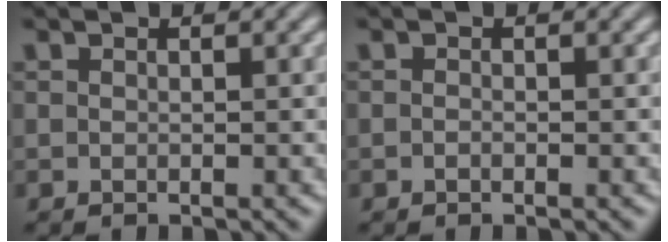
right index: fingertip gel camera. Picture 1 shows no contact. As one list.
[{"total": 0.7, "force": [-0.4, -0.6, 0.0], "torque": [0.001, -0.004, -0.005]}]